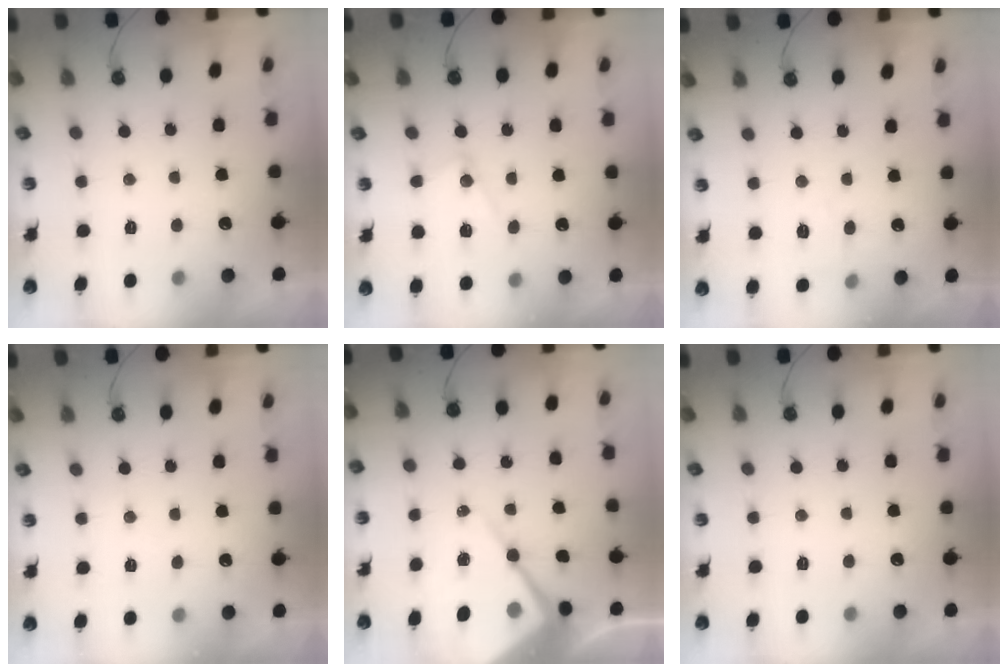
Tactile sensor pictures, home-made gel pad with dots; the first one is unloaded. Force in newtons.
{"total": 11.5, "press": 11.5, "slide": 0.6}
{"total": 4.7, "press": 4.7, "slide": 0.6}
{"total": 2.1, "press": 2.1, "slide": 0.4}
{"total": 14.2, "press": 14.1, "slide": 1.3}
{"total": 0.0}